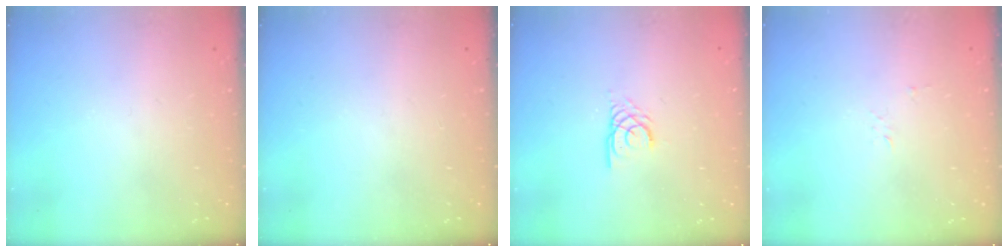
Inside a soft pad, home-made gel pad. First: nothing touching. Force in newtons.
{"total": 0.0}
{"total": 2.3, "press": 2.3, "slide": 0.1}
{"total": 2.7, "press": 2.7, "slide": 0.3}